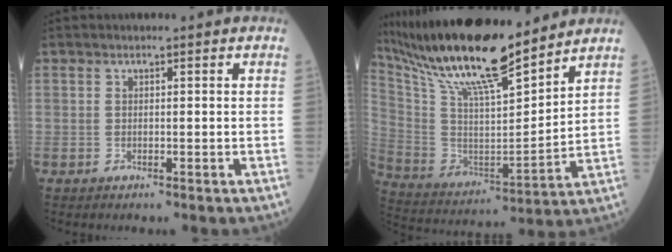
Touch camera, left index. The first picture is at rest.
{"total": 21.2, "force": [17.8, 2.3, 11.3], "torque": [-0.220, 0.004, 0.327]}